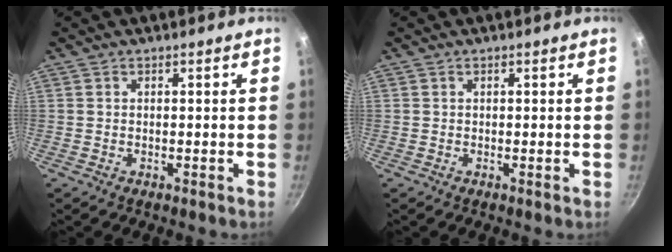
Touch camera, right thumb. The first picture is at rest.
{"total": 0.0}